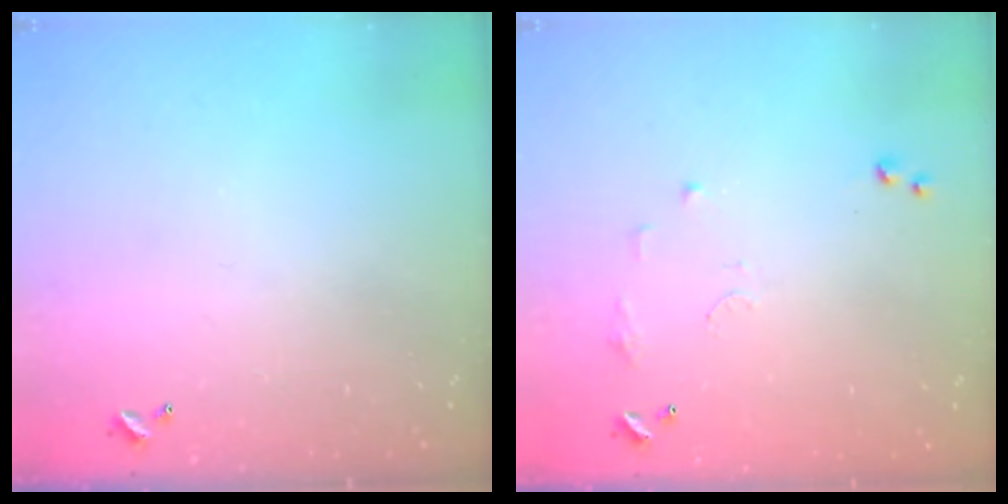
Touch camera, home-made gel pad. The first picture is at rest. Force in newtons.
{"total": 8.3, "press": 8.3, "slide": 0.8}